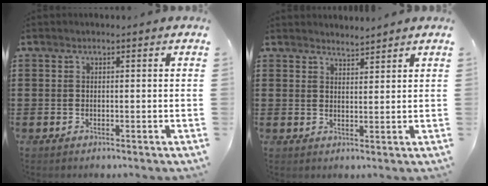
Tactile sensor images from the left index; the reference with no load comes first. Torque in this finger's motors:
{"motor_torque": [-0.02, 0.00, -0.04, -0.02]}